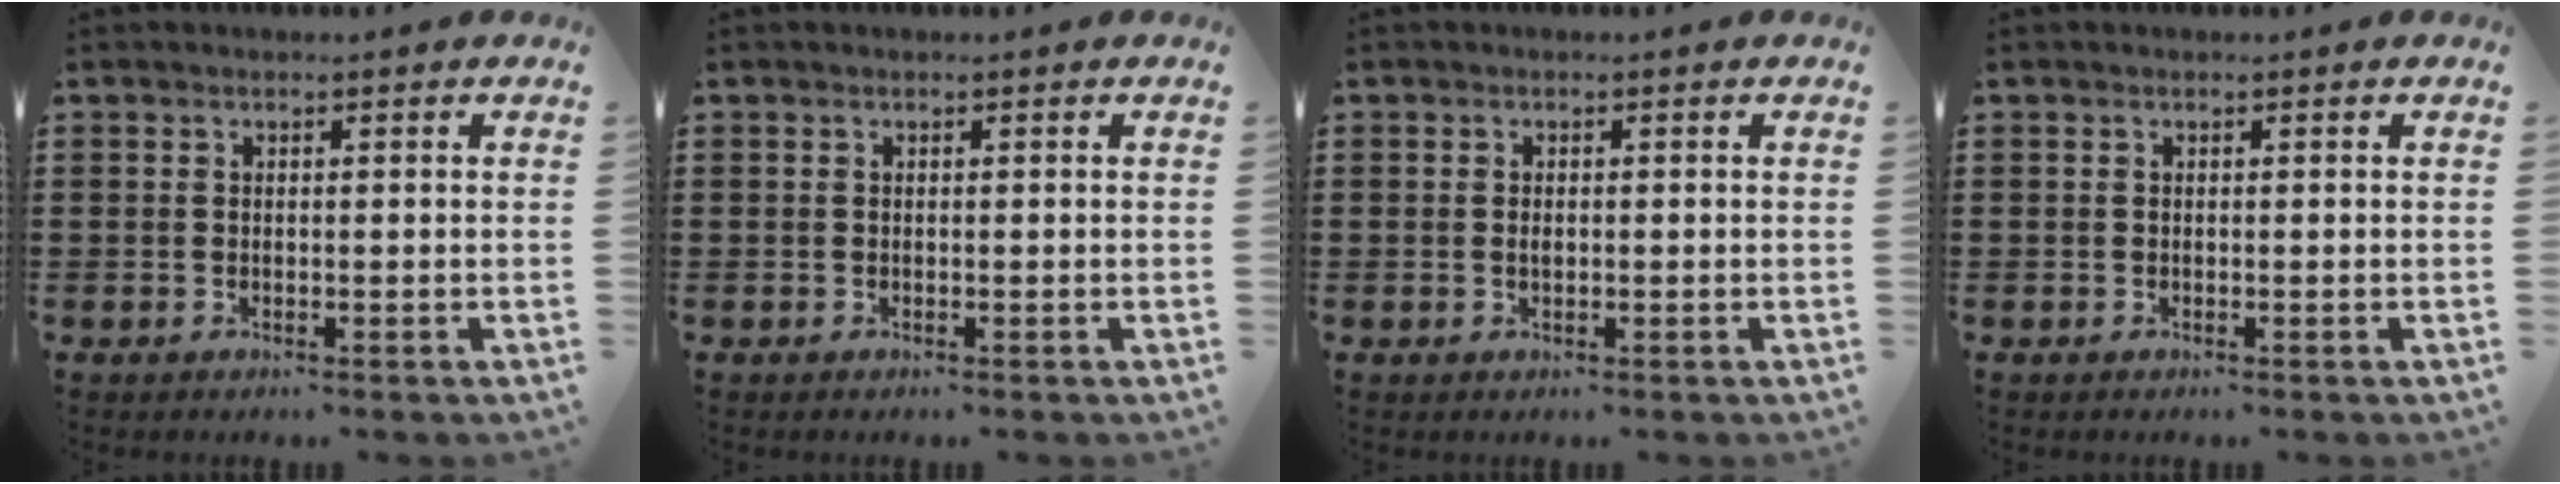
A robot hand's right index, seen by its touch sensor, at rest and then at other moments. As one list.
[{"total": 0.0}, {"total": 0.8, "force": [0.1, 0.5, 0.7], "torque": [-0.015, 0.003, 0.000]}, {"total": 0.0}]